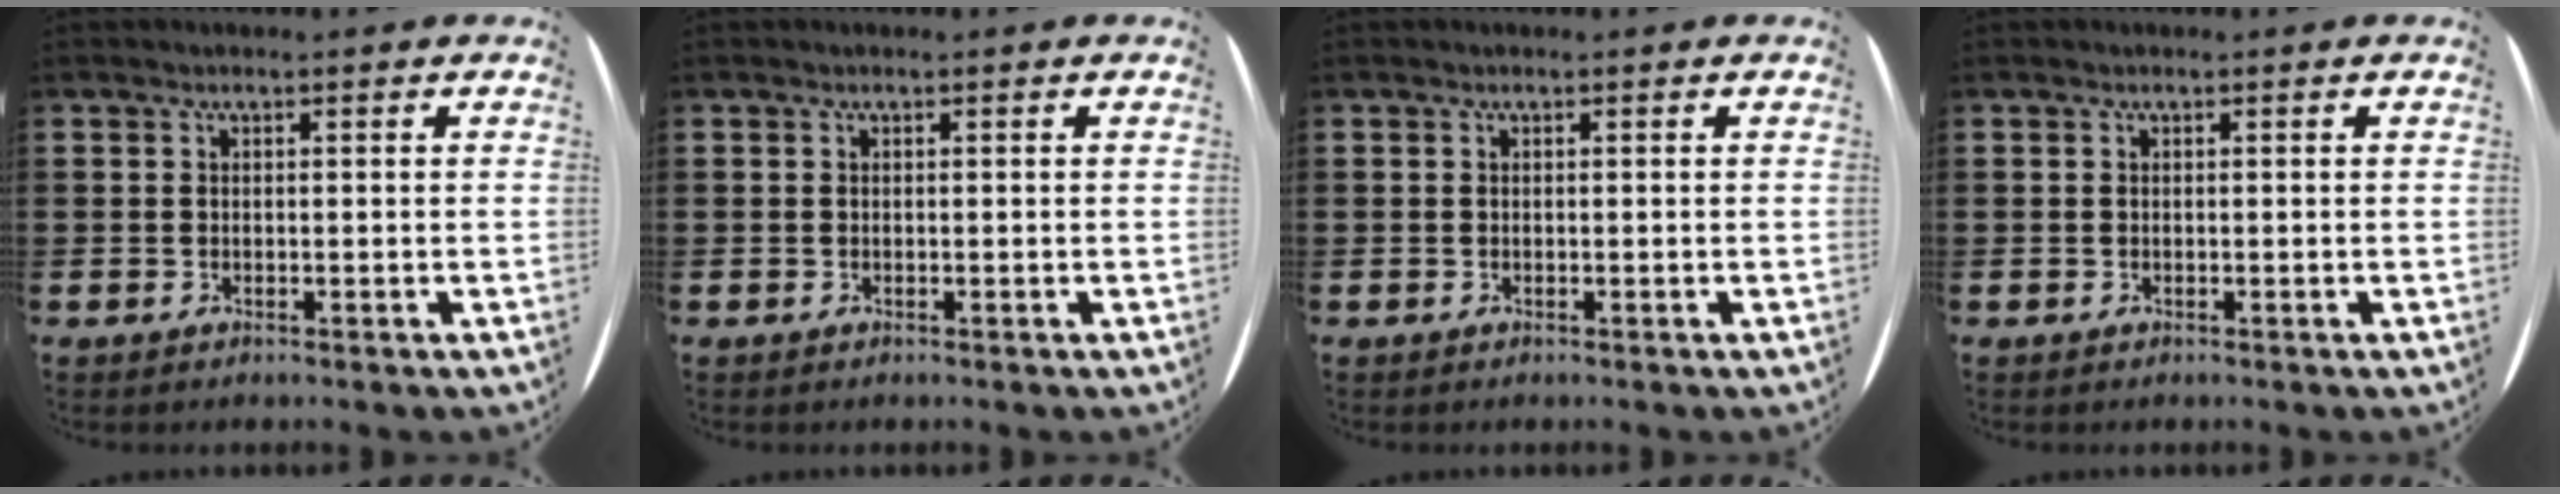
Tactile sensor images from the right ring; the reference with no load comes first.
{"total": 0.0}
{"total": 0.0}
{"total": 0.0}